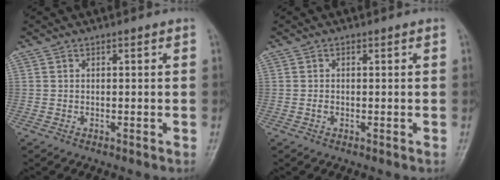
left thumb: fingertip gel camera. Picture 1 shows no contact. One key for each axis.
{"total": 0.8, "fx": -0.1, "fy": 0.6, "fz": 0.5, "tx": -0.005, "ty": 0.001, "tz": -0.003}